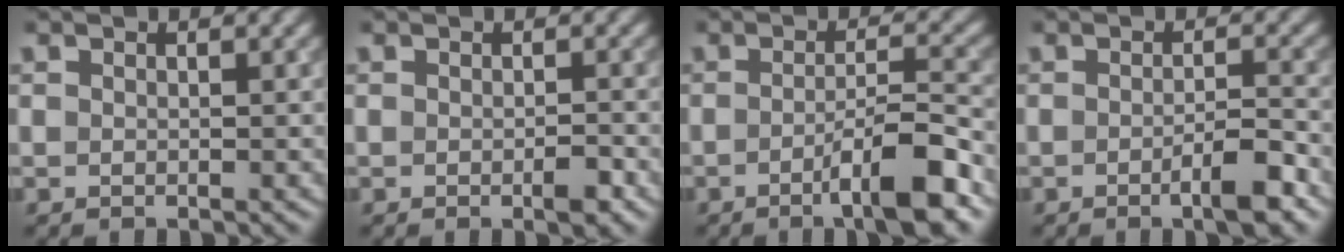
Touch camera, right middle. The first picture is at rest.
{"total": 1.4, "force": [-0.7, 0.3, 1.2], "torque": [-0.018, -0.003, -0.010]}
{"total": 6.0, "force": [-2.6, 1.0, 5.4], "torque": [-0.079, 0.004, -0.046]}
{"total": 3.2, "force": [-1.5, 0.6, 2.8], "torque": [-0.043, 0.003, -0.027]}